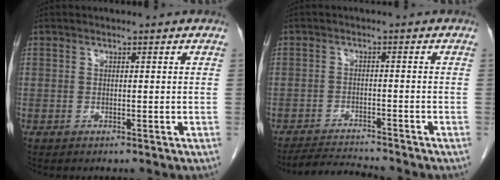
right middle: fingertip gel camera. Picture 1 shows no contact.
{"total": 4.7, "force": [-4.6, -0.7, 0.2], "torque": [-0.003, -0.014, -0.080]}